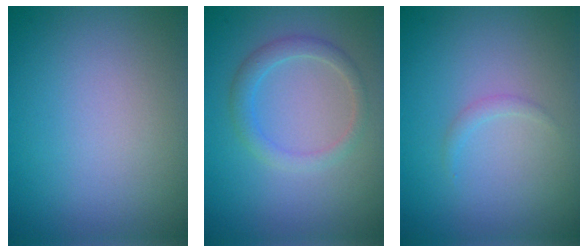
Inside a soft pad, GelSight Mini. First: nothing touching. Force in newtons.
{"total": 2.0, "press": 2.0, "slide": 0.3}
{"total": 0.7, "press": 0.7, "slide": 0.1}